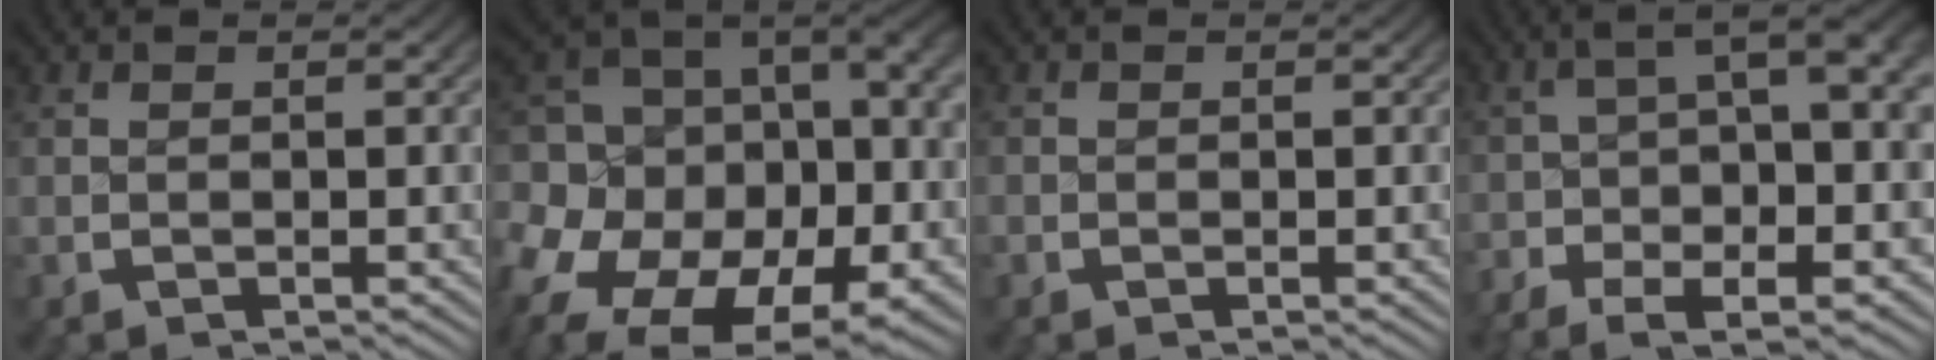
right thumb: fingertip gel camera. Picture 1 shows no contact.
{"total": 21.6, "force": [-3.1, 15.7, 14.6], "torque": [-0.272, -0.060, -0.029]}
{"total": 0.7, "force": [-0.2, 0.6, -0.1], "torque": [0.000, -0.005, -0.004]}
{"total": 9.0, "force": [-1.2, 4.6, 7.6], "torque": [-0.098, 0.003, -0.030]}